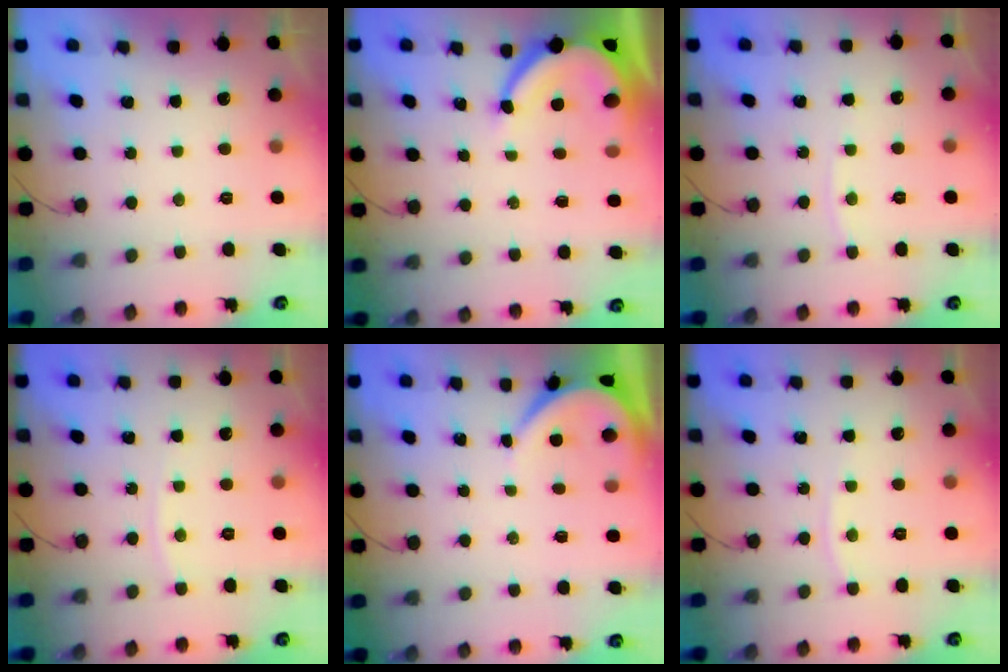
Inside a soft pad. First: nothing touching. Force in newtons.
{"total": 7.3, "press": 7.2, "slide": 0.8}
{"total": 2.7, "press": 2.7, "slide": 0.4}
{"total": 3.4, "press": 3.3, "slide": 0.4}
{"total": 3.6, "press": 3.5, "slide": 0.5}
{"total": 3.5, "press": 3.5, "slide": 0.4}